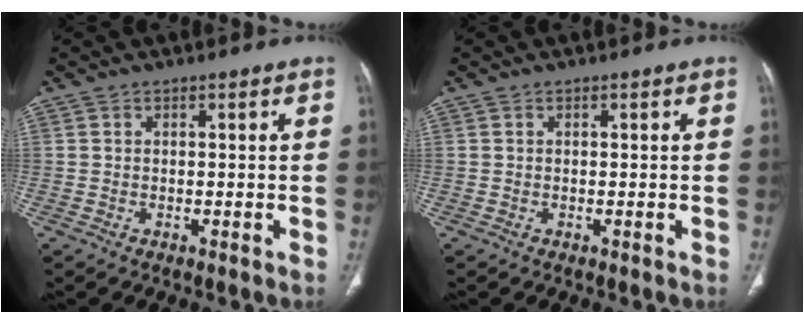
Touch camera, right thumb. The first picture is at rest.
{"total": 0.0}